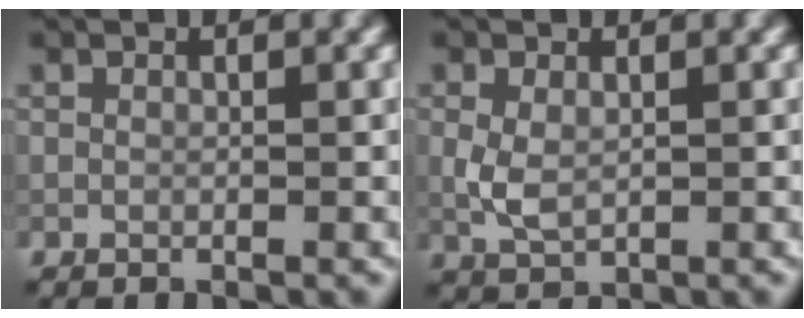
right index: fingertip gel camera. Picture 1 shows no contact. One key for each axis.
{"total": 2.5, "fx": 0.0, "fy": 1.6, "fz": 1.9, "tx": -0.049, "ty": -0.003, "tz": 0.004}